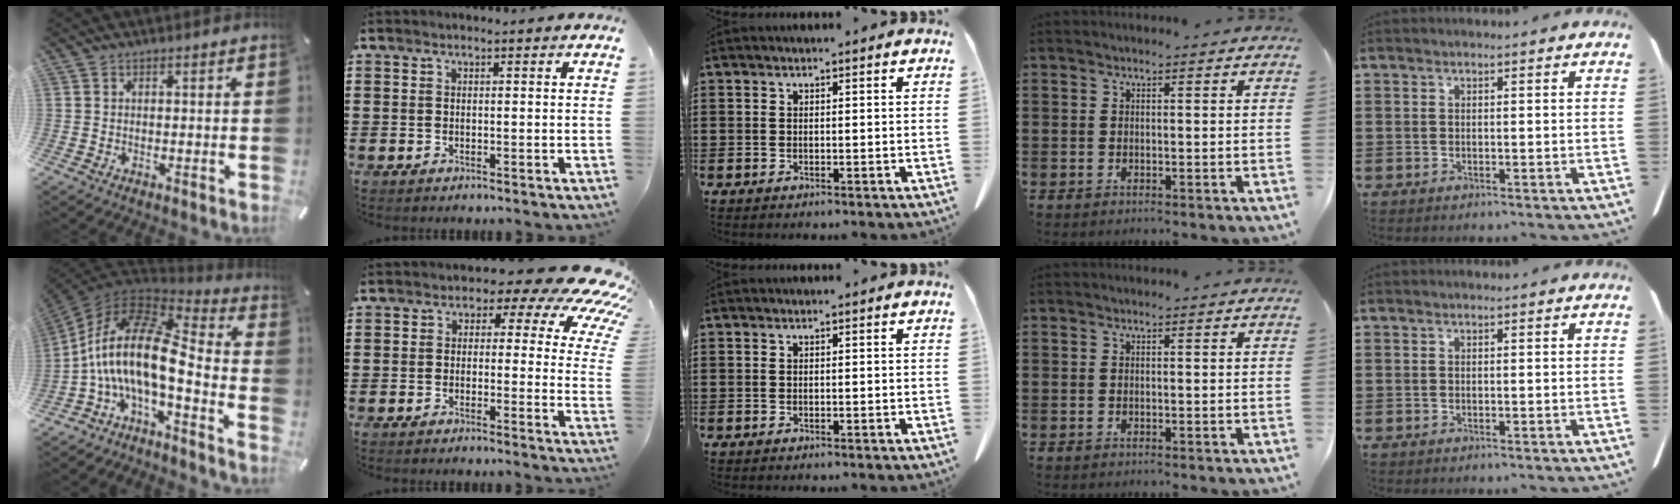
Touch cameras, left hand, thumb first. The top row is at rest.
{"thumb": {"total": 18.6, "force": [-2.0, 7.5, 16.8], "torque": [-0.365, -0.020, -0.043]}, "index": {"total": 7.0, "force": [4.3, 3.3, 4.5], "torque": [-0.068, -0.030, 0.064]}}